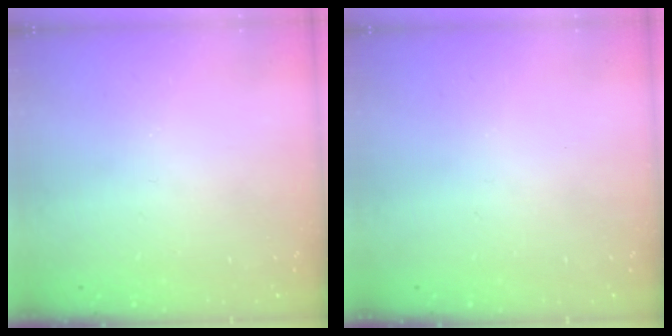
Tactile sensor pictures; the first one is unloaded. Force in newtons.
{"total": 0.0}